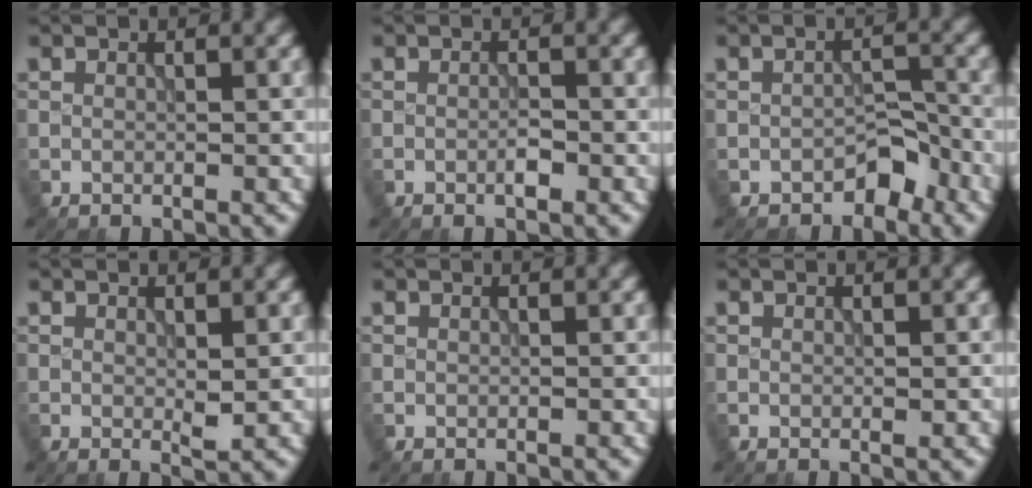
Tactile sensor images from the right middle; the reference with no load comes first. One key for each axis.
{"total": 1.2, "fx": -0.5, "fy": 0.3, "fz": 1.0, "tx": -0.019, "ty": 0.000, "tz": -0.010}
{"total": 2.6, "fx": -1.8, "fy": 1.4, "fz": 1.3, "tx": -0.013, "ty": 0.008, "tz": -0.026}
{"total": 1.0, "fx": 0.2, "fy": 0.3, "fz": 0.9, "tx": -0.013, "ty": -0.004, "tz": 0.002}
{"total": 0.0}
{"total": 0.0}